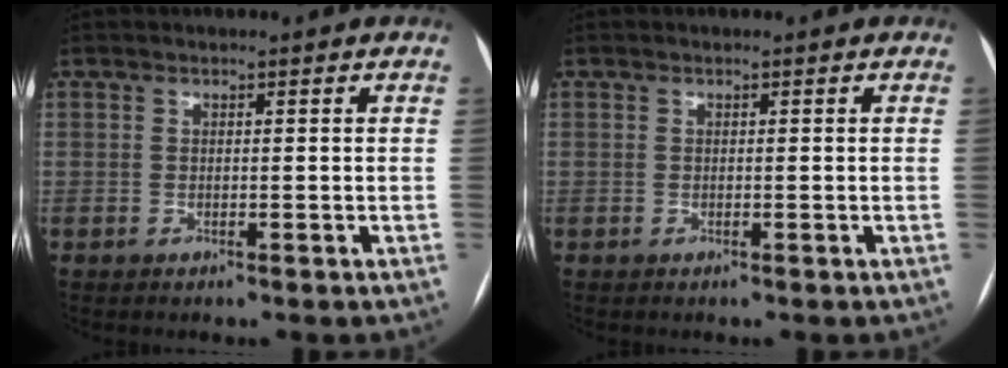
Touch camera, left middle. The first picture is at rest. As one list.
[{"total": 0.0}]